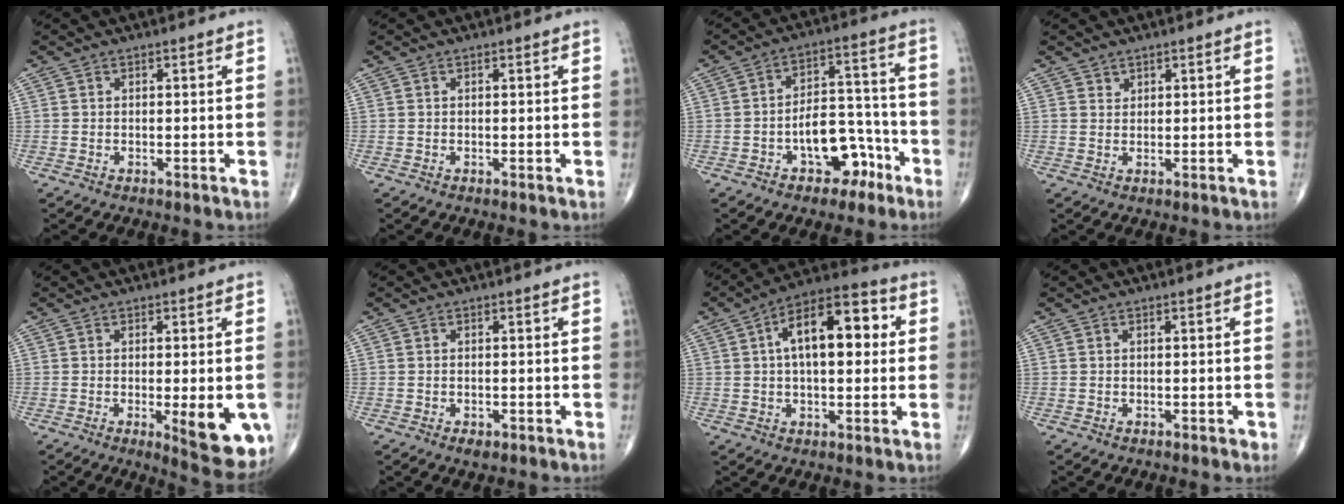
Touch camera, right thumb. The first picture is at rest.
{"total": 0.0}
{"total": 10.9, "force": [-5.1, 6.6, 7.1], "torque": [-0.078, 0.060, -0.072]}
{"total": 1.2, "force": [0.9, 0.8, 0.0], "torque": [0.014, -0.006, 0.014]}
{"total": 12.0, "force": [-2.9, 3.6, 11.1], "torque": [-0.137, -0.023, -0.029]}
{"total": 1.6, "force": [-0.8, 0.9, 1.1], "torque": [-0.015, 0.005, -0.007]}
{"total": 15.6, "force": [2.8, 7.7, 13.3], "torque": [-0.188, 0.029, 0.036]}
{"total": 0.7, "force": [-0.2, 0.4, 0.5], "torque": [-0.008, 0.000, -0.001]}